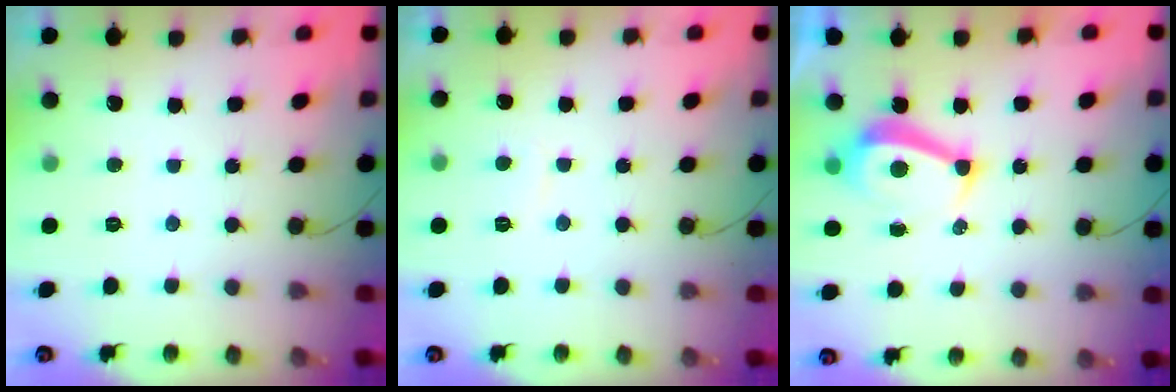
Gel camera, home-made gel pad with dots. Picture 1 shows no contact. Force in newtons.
{"total": 2.0, "press": 1.9, "slide": 0.6}
{"total": 7.7, "press": 7.7, "slide": 0.2}